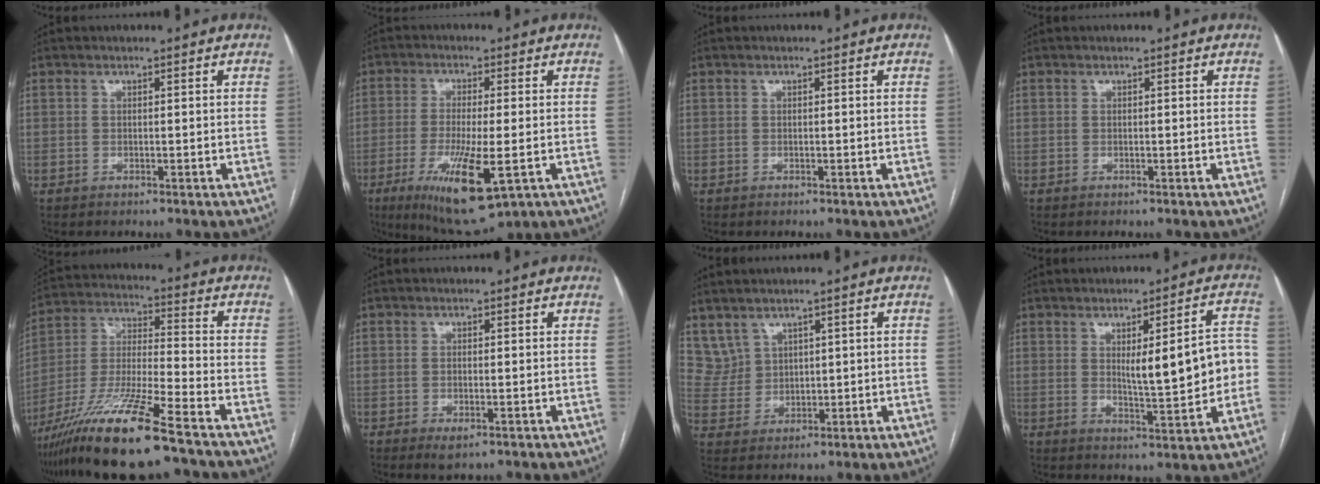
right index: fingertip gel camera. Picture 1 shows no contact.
{"total": 12.3, "force": [-4.5, 2.3, 11.2], "torque": [-0.207, -0.036, -0.069]}
{"total": 0.0}
{"total": 0.0}
{"total": 17.4, "force": [-12.0, 0.8, 12.6], "torque": [-0.269, -0.039, -0.224]}
{"total": 2.0, "force": [-0.9, 0.7, 1.6], "torque": [-0.023, -0.004, -0.010]}
{"total": 4.5, "force": [3.4, 3.0, 0.3], "torque": [-0.013, 0.013, 0.085]}
{"total": 10.5, "force": [0.0, 2.1, 10.3], "torque": [-0.136, 0.013, 0.007]}